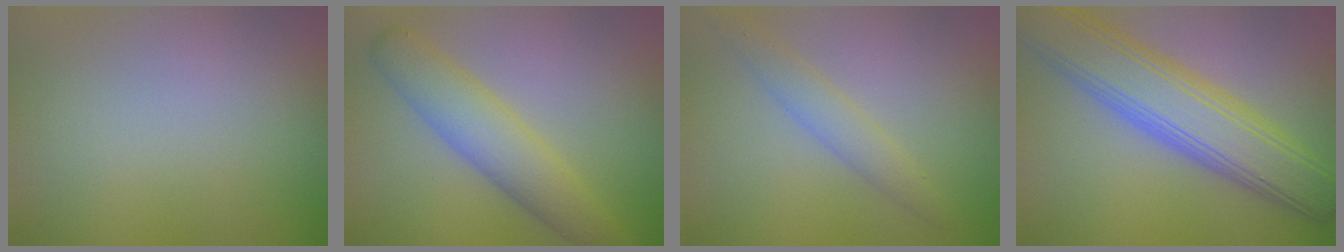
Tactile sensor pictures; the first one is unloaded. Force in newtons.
{"total": 5.0, "press": 5.0, "slide": 0.1}
{"total": 2.3, "press": 2.3, "slide": 0.1}
{"total": 8.8, "press": 8.8, "slide": 0.5}